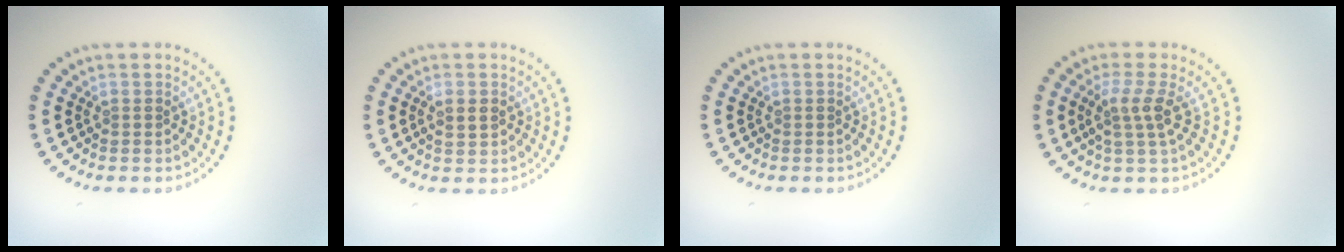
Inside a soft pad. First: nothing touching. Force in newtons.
{"total": 1.3, "press": 1.2, "slide": 0.2}
{"total": 0.0}
{"total": 2.6, "press": 2.0, "slide": 1.7}